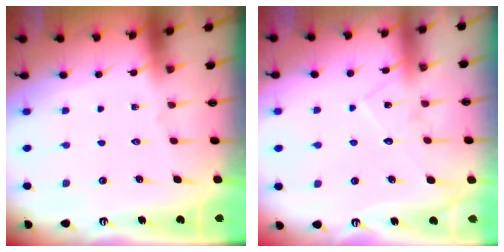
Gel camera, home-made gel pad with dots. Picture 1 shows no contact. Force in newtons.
{"total": 9.1, "press": 9.1, "slide": 0.6}